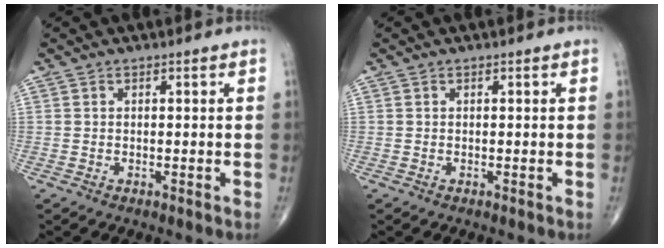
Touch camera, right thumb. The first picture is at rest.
{"total": 0.0}